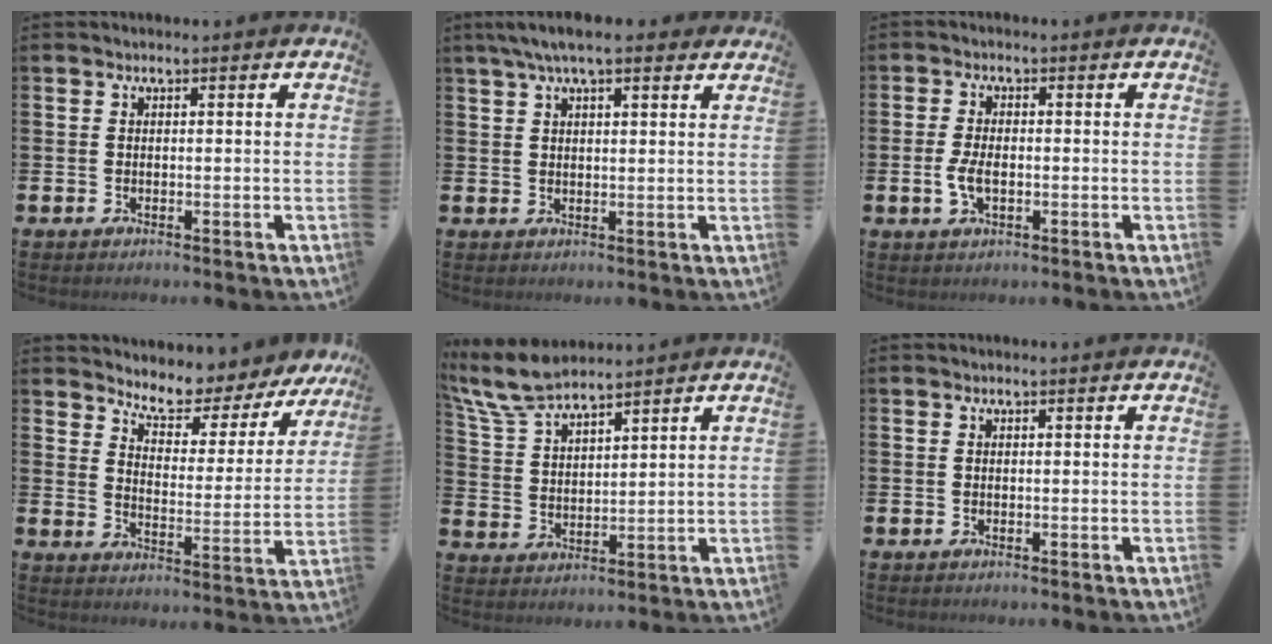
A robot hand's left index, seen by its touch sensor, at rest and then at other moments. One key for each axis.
{"total": 5.8, "fx": 4.6, "fy": 1.4, "fz": 3.2, "tx": -0.065, "ty": -0.005, "tz": 0.081}
{"total": 3.4, "fx": -0.5, "fy": 1.8, "fz": 2.8, "tx": -0.057, "ty": 0.002, "tz": -0.012}
{"total": 6.9, "fx": 6.6, "fy": 1.8, "fz": 1.3, "tx": -0.056, "ty": -0.051, "tz": 0.111}
{"total": 7.6, "fx": 7.0, "fy": 1.3, "fz": 2.6, "tx": -0.073, "ty": -0.024, "tz": 0.129}
{"total": 0.0}